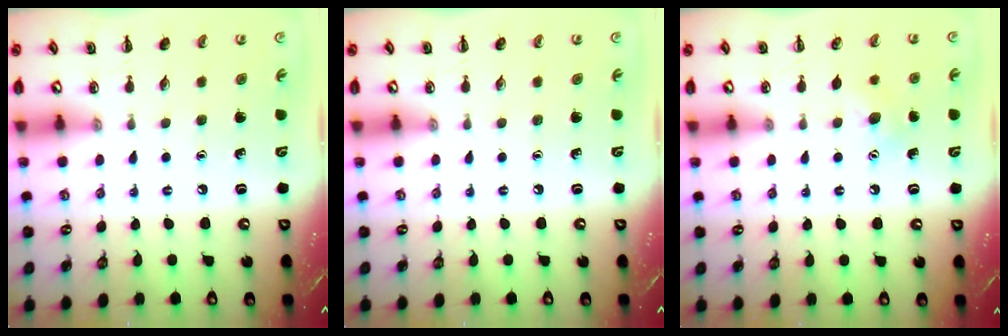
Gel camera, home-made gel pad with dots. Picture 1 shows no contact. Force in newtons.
{"total": 0.0}
{"total": 6.3, "press": 6.0, "slide": 1.7}